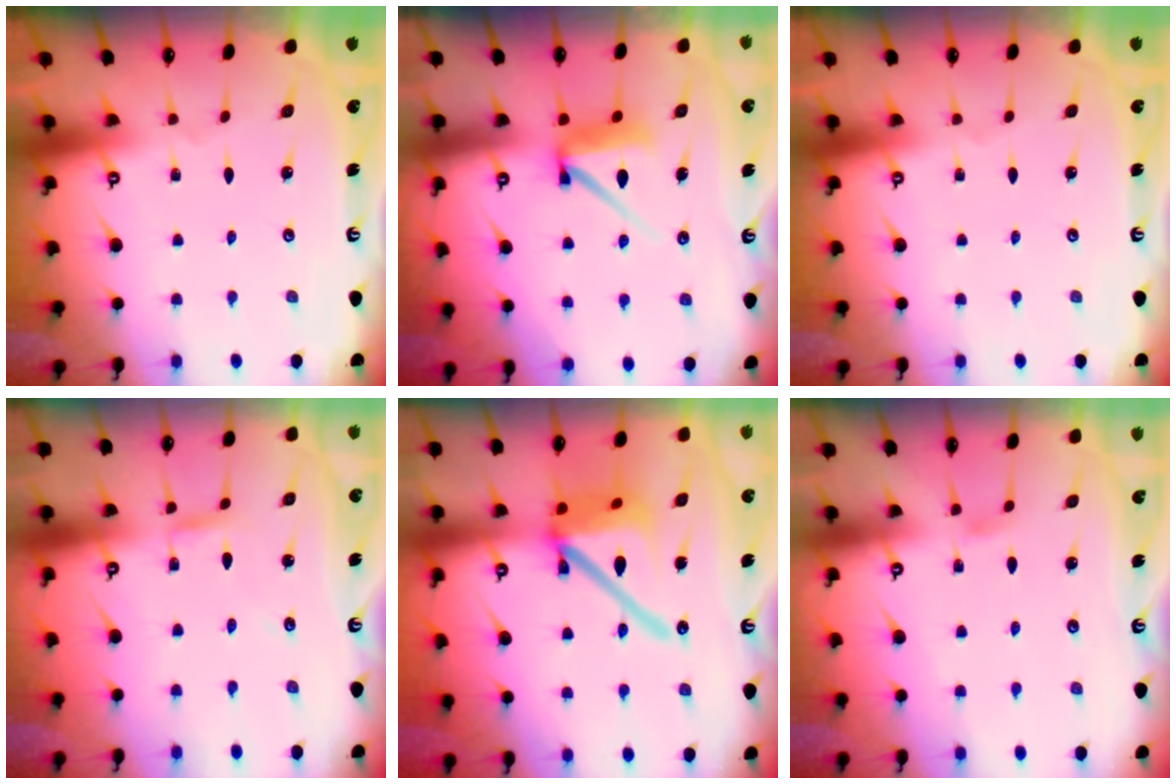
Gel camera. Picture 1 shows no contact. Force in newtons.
{"total": 8.3, "press": 8.2, "slide": 0.9}
{"total": 0.0}
{"total": 3.1, "press": 3.1, "slide": 0.1}
{"total": 16.9, "press": 16.8, "slide": 2.2}
{"total": 4.2, "press": 4.2, "slide": 0.6}